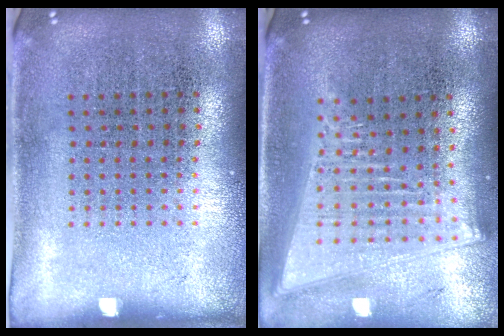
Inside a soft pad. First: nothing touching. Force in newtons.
{"total": 2.0, "press": 1.7, "slide": 1.1}